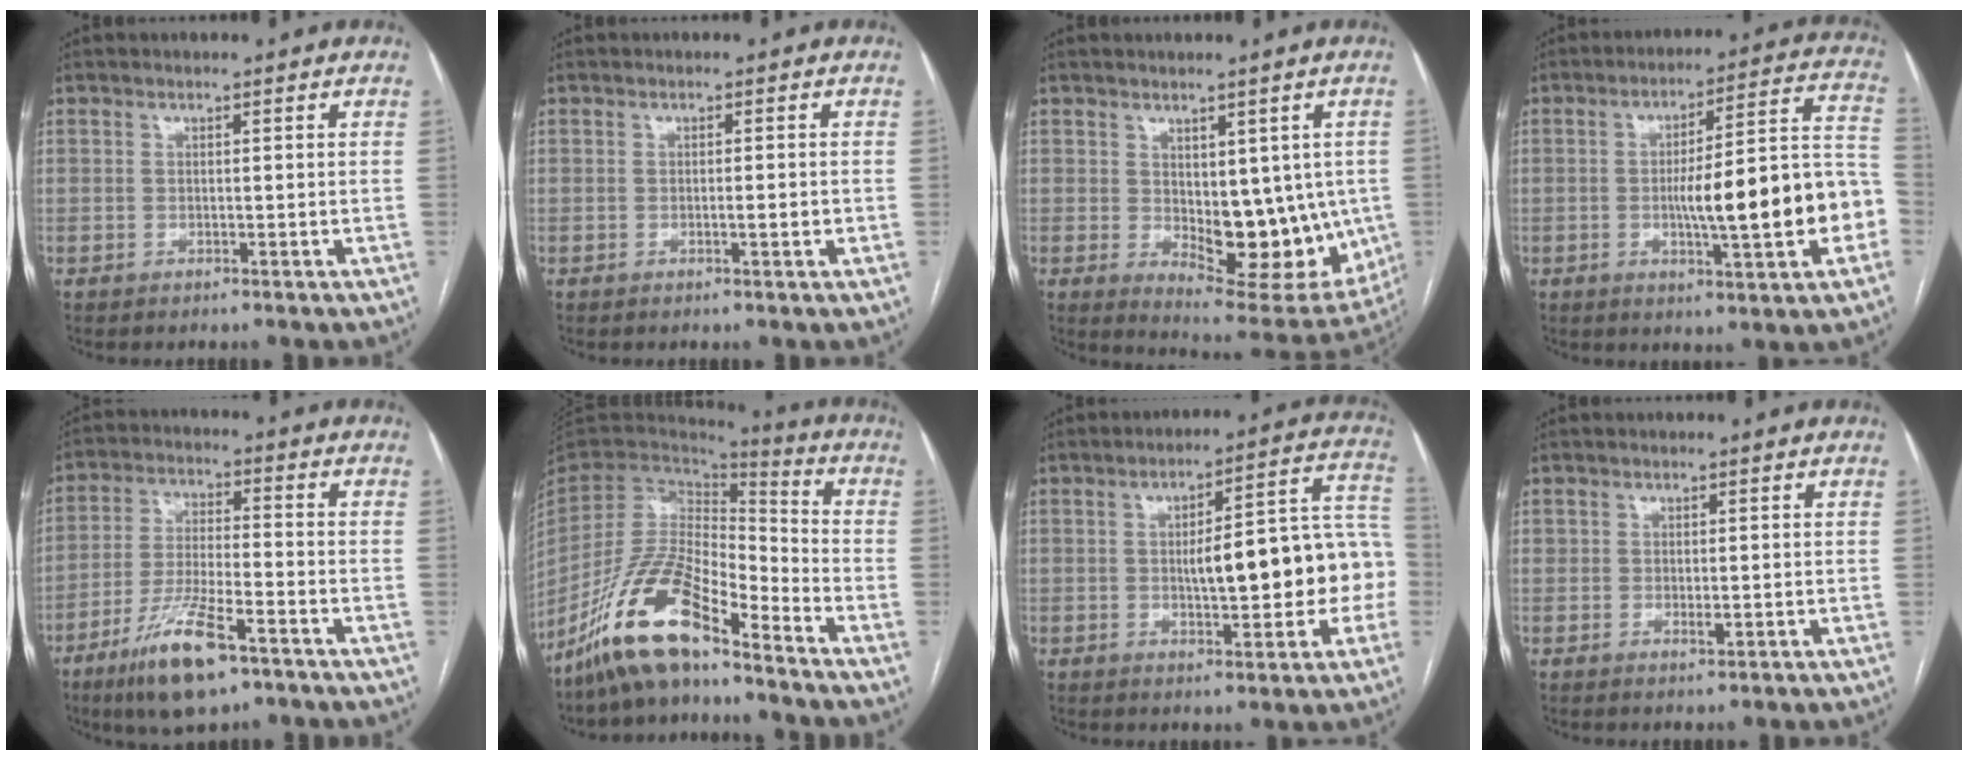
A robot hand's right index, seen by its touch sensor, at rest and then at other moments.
{"total": 1.3, "force": [-0.3, 0.3, 1.3], "torque": [-0.021, 0.000, -0.004]}
{"total": 14.7, "force": [-0.9, 7.0, 12.8], "torque": [-0.161, -0.012, 0.011]}
{"total": 17.5, "force": [-3.5, 2.5, 17.0], "torque": [-0.214, 0.030, -0.044]}
{"total": 12.0, "force": [-7.3, 2.6, 9.1], "torque": [-0.177, -0.018, -0.129]}
{"total": 15.1, "force": [-11.2, 3.9, 9.3], "torque": [-0.182, 0.008, -0.212]}
{"total": 15.8, "force": [-1.3, 4.1, 15.2], "torque": [-0.192, 0.044, -0.009]}
{"total": 1.4, "force": [-0.1, 0.8, 1.1], "torque": [-0.016, -0.003, -0.001]}